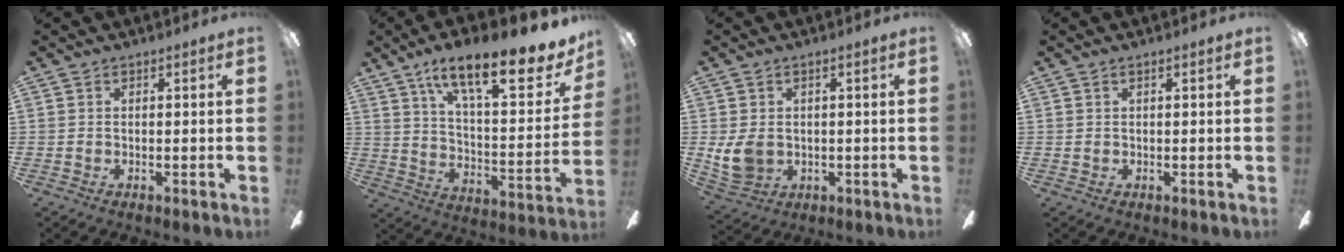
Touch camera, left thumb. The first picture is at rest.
{"total": 20.5, "force": [14.3, 6.2, 13.2], "torque": [-0.203, -0.096, 0.234]}
{"total": 6.9, "force": [0.0, 5.2, 4.6], "torque": [-0.106, 0.009, 0.004]}
{"total": 0.6, "force": [0.3, 0.2, 0.5], "torque": [-0.011, 0.002, 0.006]}